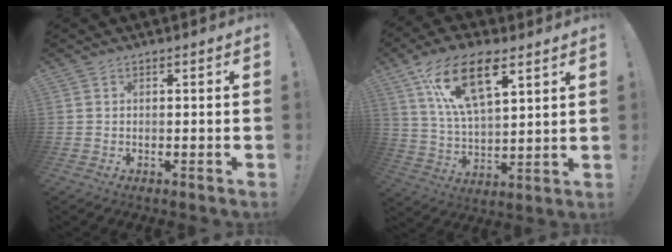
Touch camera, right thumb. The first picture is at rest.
{"total": 16.7, "force": [8.9, 7.4, 12.0], "torque": [-0.220, -0.030, 0.157]}